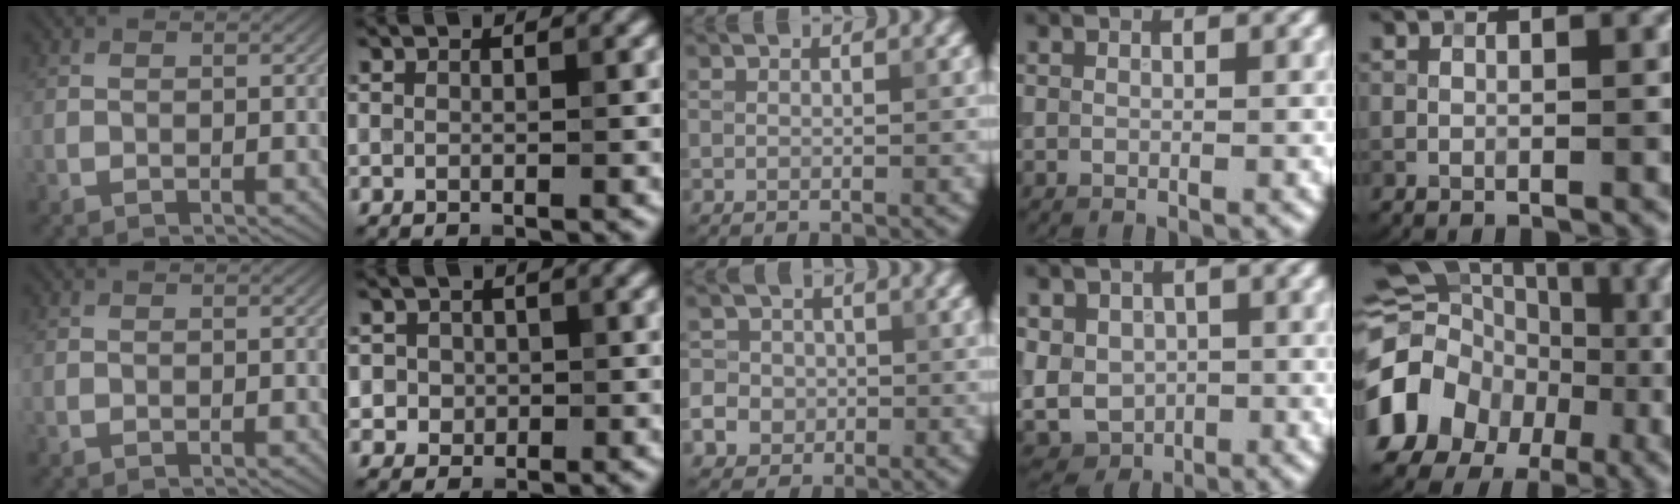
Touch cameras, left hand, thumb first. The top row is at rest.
{"index": {"total": 3.2, "force": [0.6, 3.0, 1.0], "torque": [-0.002, 0.020, 0.003]}, "middle": {"total": 8.4, "force": [-2.7, 7.6, 2.3], "torque": [-0.055, -0.004, -0.078]}, "ring": {"total": 6.5, "force": [-0.5, 5.7, 3.2], "torque": [-0.064, 0.000, -0.021]}, "little": {"total": 12.8, "force": [-3.6, 11.1, 5.2], "torque": [-0.118, -0.003, -0.076]}}